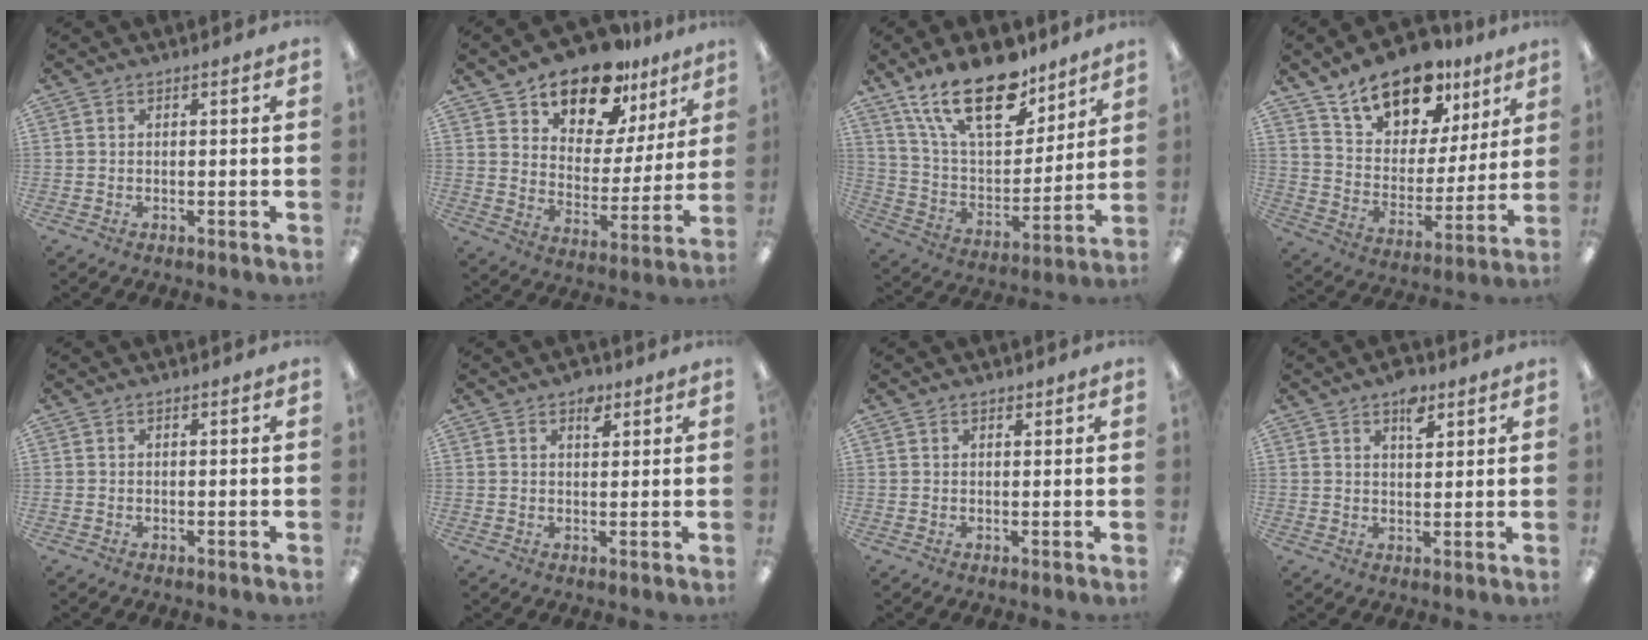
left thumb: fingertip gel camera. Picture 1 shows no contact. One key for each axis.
{"total": 15.7, "fx": 12.8, "fy": 7.3, "fz": 5.3, "tx": -0.092, "ty": -0.097, "tz": 0.229}
{"total": 22.6, "fx": 15.1, "fy": 10.2, "fz": 13.3, "tx": -0.242, "ty": -0.078, "tz": 0.265}
{"total": 16.6, "fx": 12.6, "fy": 8.6, "fz": 6.6, "tx": -0.115, "ty": -0.083, "tz": 0.229}
{"total": 0.0}
{"total": 3.8, "fx": 2.4, "fy": 2.0, "fz": 2.1, "tx": -0.006, "ty": -0.013, "tz": 0.034}
{"total": 1.1, "fx": 0.9, "fy": 0.5, "fz": 0.3, "tx": -0.007, "ty": 0.001, "tz": 0.018}
{"total": 5.5, "fx": 3.6, "fy": 2.7, "fz": 3.2, "tx": -0.032, "ty": -0.017, "tz": 0.056}